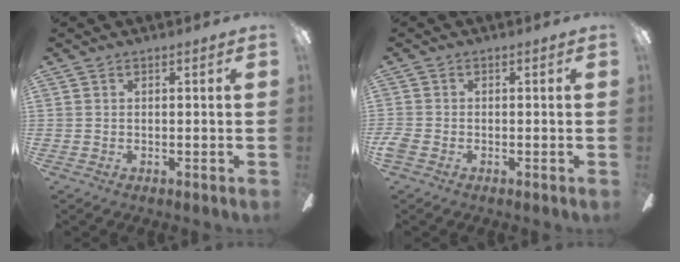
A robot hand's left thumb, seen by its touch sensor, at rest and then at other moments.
{"total": 1.9, "force": [-0.9, 1.1, 1.3], "torque": [-0.034, -0.001, -0.020]}